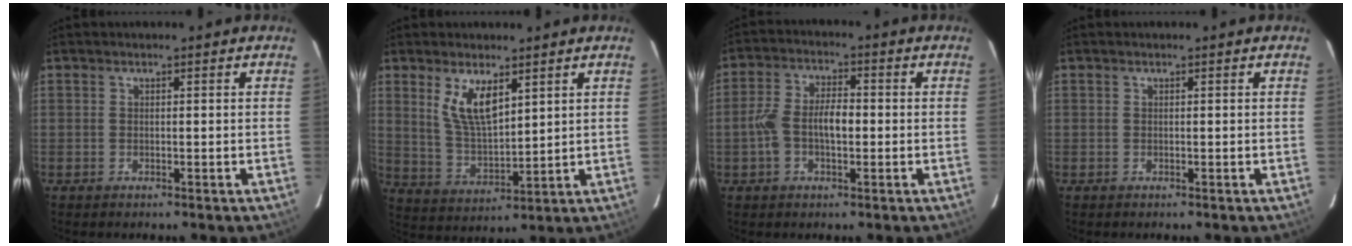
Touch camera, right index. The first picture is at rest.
{"total": 8.6, "force": [4.4, 3.3, 6.7], "torque": [-0.125, -0.006, 0.096]}
{"total": 6.9, "force": [-1.3, 3.3, 5.9], "torque": [-0.121, 0.013, -0.023]}
{"total": 0.0}